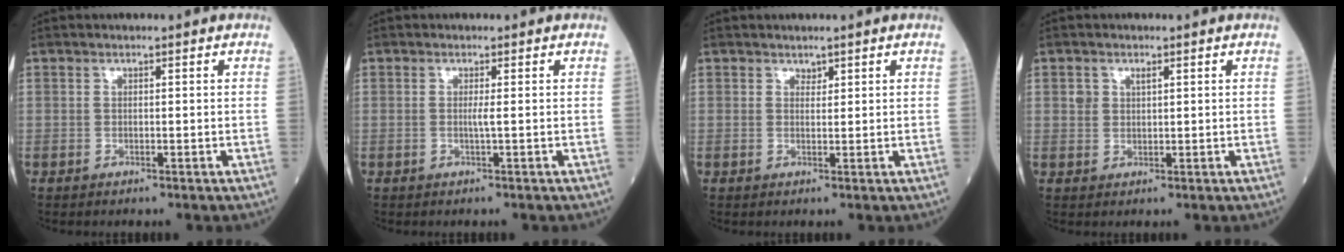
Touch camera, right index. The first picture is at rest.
{"total": 1.0, "force": [0.1, -0.5, 0.8], "torque": [-0.016, -0.002, -0.002]}
{"total": 0.9, "force": [0.9, 0.2, 0.2], "torque": [-0.002, -0.003, 0.013]}
{"total": 1.9, "force": [0.9, 1.3, 1.0], "torque": [-0.022, 0.005, 0.020]}